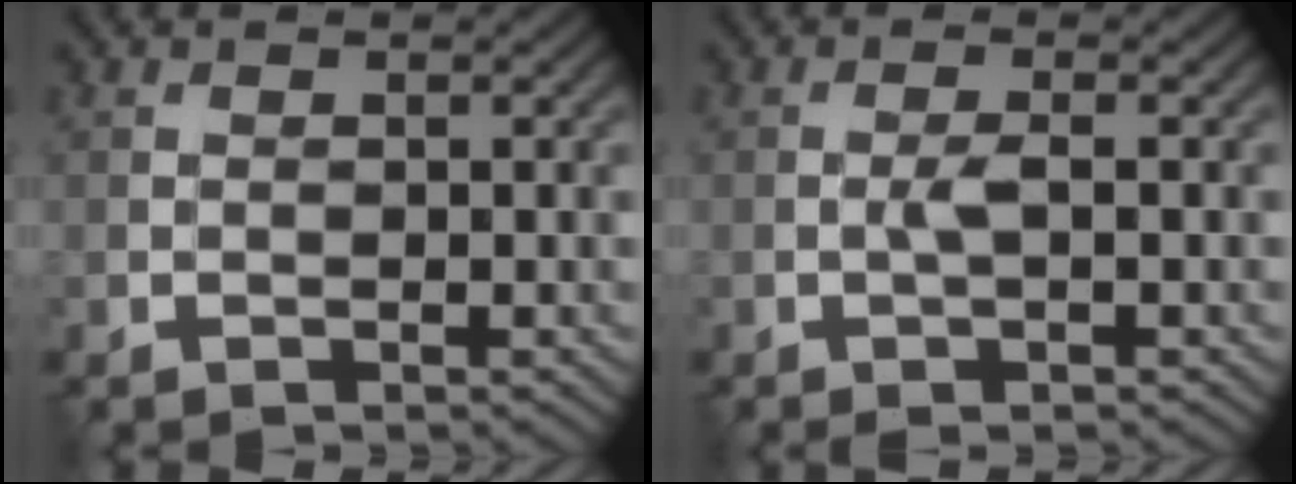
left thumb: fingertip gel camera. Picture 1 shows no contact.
{"total": 1.7, "force": [-0.4, 0.3, 1.6], "torque": [-0.033, 0.005, -0.012]}